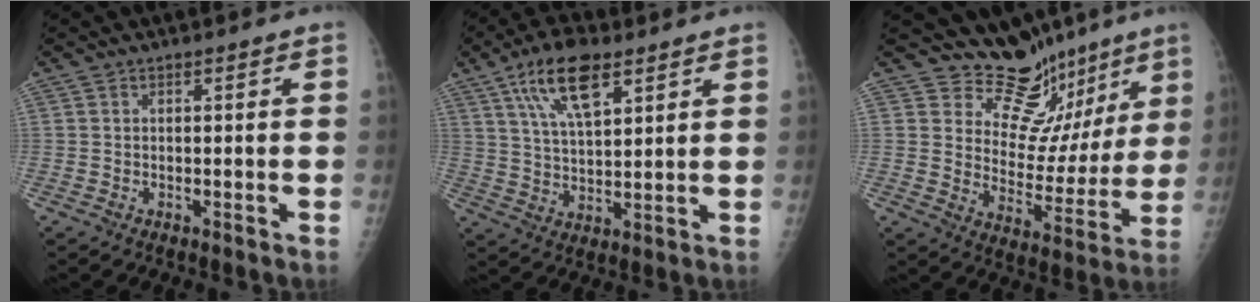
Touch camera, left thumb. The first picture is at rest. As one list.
[{"total": 11.8, "force": [6.3, 4.6, 8.9], "torque": [-0.150, -0.017, 0.119]}, {"total": 14.4, "force": [11.8, 7.3, 3.9], "torque": [-0.005, -0.086, 0.170]}]